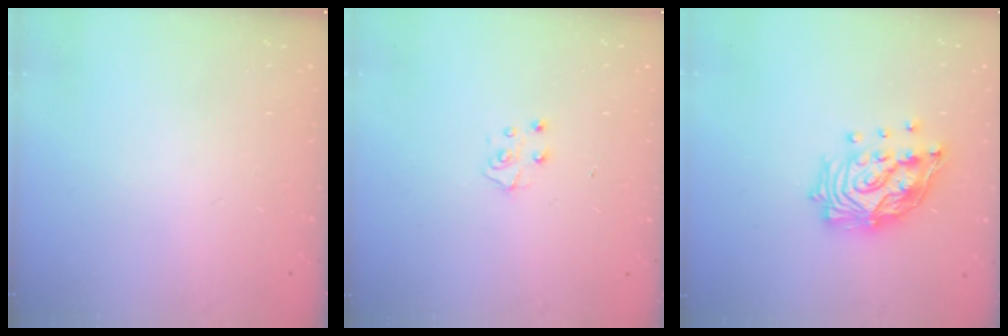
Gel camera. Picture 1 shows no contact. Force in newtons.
{"total": 5.7, "press": 5.7, "slide": 0.5}
{"total": 16.8, "press": 16.7, "slide": 1.9}